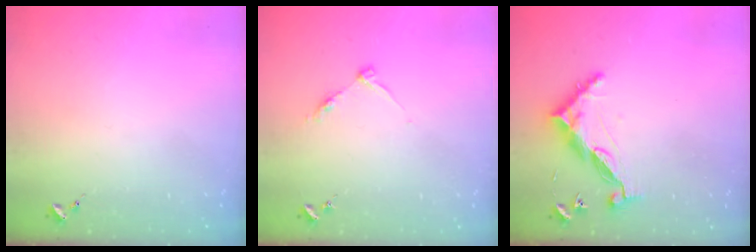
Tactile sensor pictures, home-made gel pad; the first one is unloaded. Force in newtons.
{"total": 5.1, "press": 5.0, "slide": 0.8}
{"total": 9.0, "press": 9.0, "slide": 0.8}